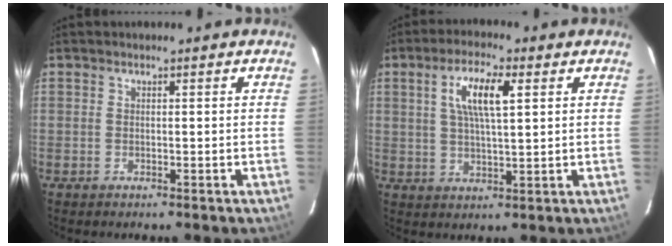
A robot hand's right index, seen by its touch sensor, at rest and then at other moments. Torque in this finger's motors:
{"motor_torque": [0.68, 0.55, 0.24, 0.11]}